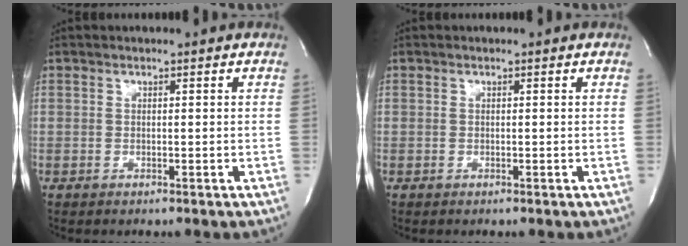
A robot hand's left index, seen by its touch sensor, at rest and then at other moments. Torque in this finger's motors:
{"motor_torque": [0.06, -0.14, 0.09, 0.01]}